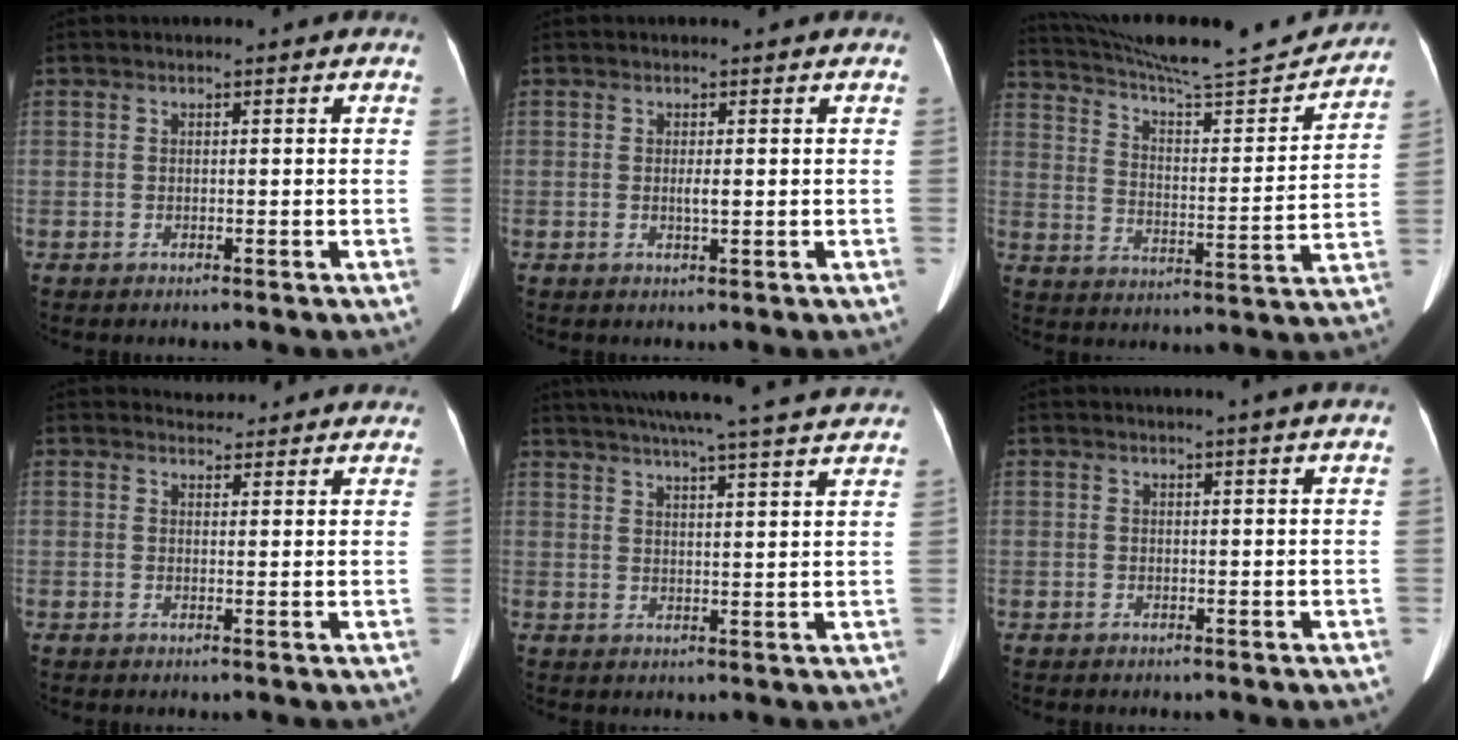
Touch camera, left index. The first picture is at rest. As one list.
[{"total": 1.2, "force": [0.1, 0.0, 1.2], "torque": [-0.026, -0.001, 0.003]}, {"total": 23.8, "force": [22.0, 1.8, 8.7], "torque": [-0.147, -0.035, 0.311]}, {"total": 6.8, "force": [6.5, 1.9, 0.9], "torque": [0.005, 0.010, 0.060]}, {"total": 25.6, "force": [23.3, 1.0, 10.6], "torque": [-0.176, -0.004, 0.294]}, {"total": 3.1, "force": [2.6, -0.8, 1.4], "torque": [-0.020, 0.003, 0.029]}]